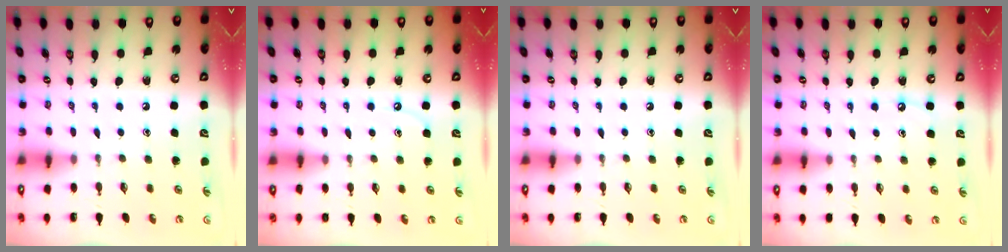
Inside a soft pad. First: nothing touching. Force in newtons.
{"total": 5.2, "press": 5.1, "slide": 0.7}
{"total": 0.0}
{"total": 5.2, "press": 5.1, "slide": 0.6}